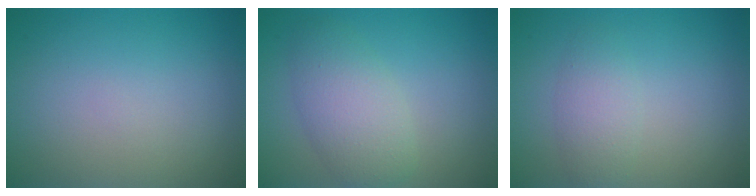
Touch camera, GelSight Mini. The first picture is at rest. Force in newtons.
{"total": 4.2, "press": 4.2, "slide": 0.1}
{"total": 2.2, "press": 2.2, "slide": 0.1}